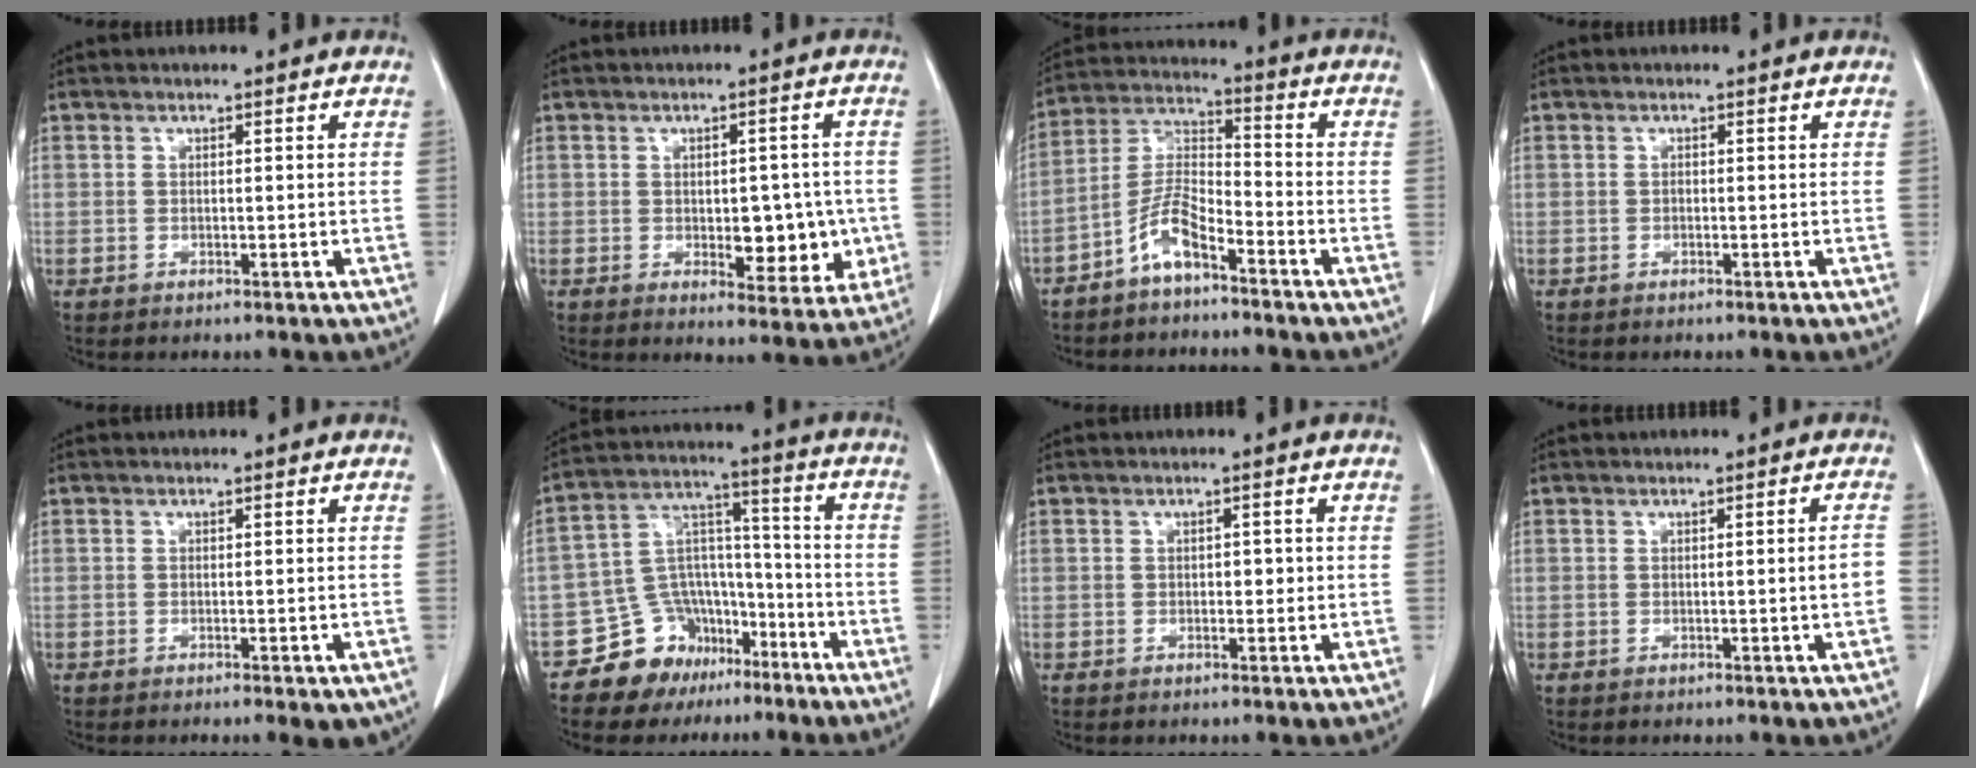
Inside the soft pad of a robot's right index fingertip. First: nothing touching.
{"total": 8.0, "force": [-1.0, 4.2, 6.8], "torque": [-0.065, 0.004, -0.002]}
{"total": 7.1, "force": [-4.8, 1.9, 5.0], "torque": [-0.120, 0.007, -0.097]}
{"total": 0.0}
{"total": 2.9, "force": [-1.6, 0.7, 2.3], "torque": [-0.020, -0.006, -0.017]}
{"total": 12.0, "force": [-8.0, 8.6, 2.7], "torque": [-0.053, 0.078, -0.124]}
{"total": 1.4, "force": [-0.1, 0.9, 1.1], "torque": [-0.012, 0.004, -0.001]}
{"total": 2.3, "force": [-0.4, 0.0, 2.3], "torque": [-0.028, 0.000, -0.006]}